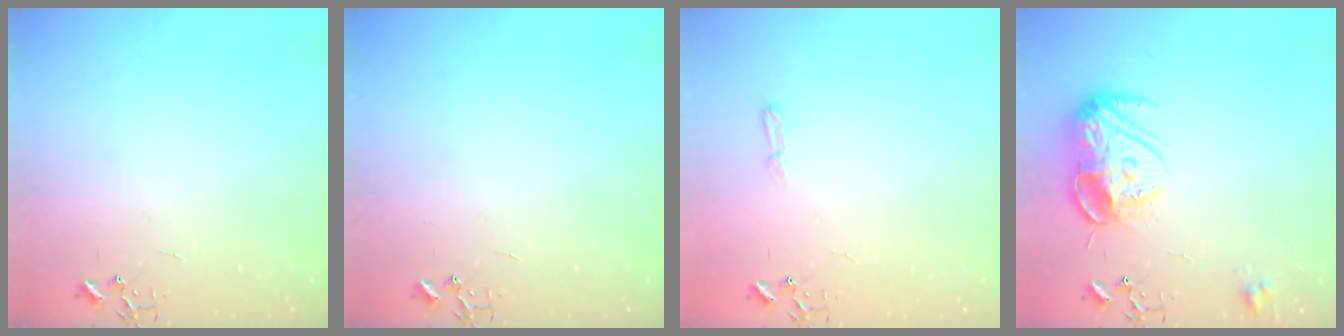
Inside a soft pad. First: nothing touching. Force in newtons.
{"total": 0.0}
{"total": 3.8, "press": 3.8, "slide": 0.5}
{"total": 12.6, "press": 12.6, "slide": 1.1}